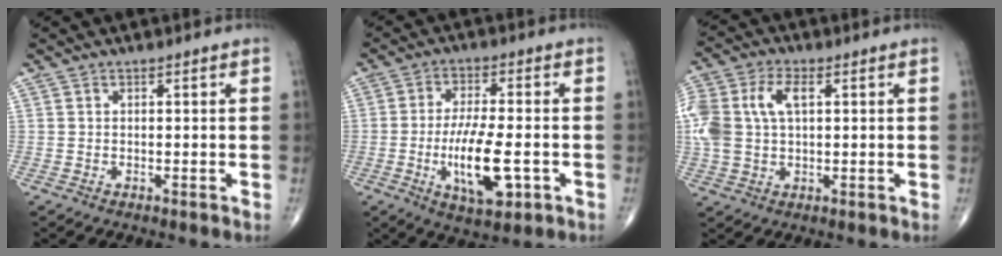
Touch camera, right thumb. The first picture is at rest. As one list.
[{"total": 12.1, "force": [-3.1, 4.2, 10.9], "torque": [-0.193, 0.000, -0.048]}, {"total": 13.9, "force": [2.8, 8.4, 10.7], "torque": [-0.271, 0.017, 0.053]}]